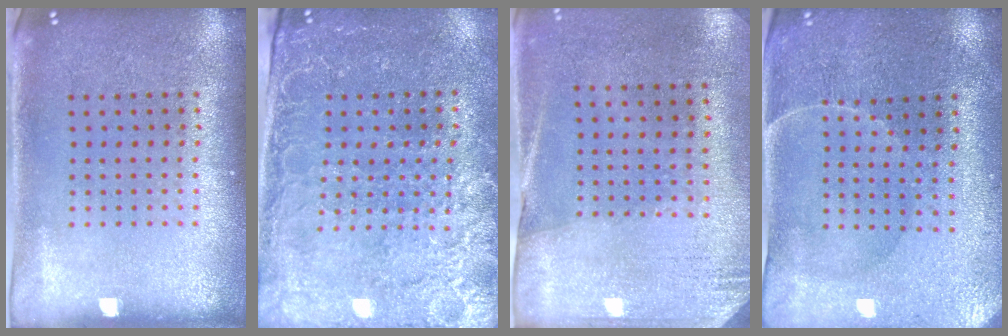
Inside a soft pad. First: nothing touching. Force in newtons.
{"total": 2.9, "press": 2.8, "slide": 0.8}
{"total": 2.6, "press": 2.3, "slide": 1.4}
{"total": 0.6, "press": 0.5, "slide": 0.4}